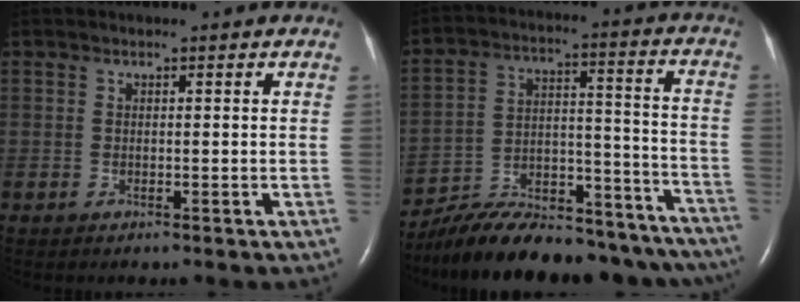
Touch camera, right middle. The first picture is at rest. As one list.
[{"total": 28.1, "force": [-24.9, 7.8, 10.5], "torque": [-0.139, 0.017, -0.352]}]